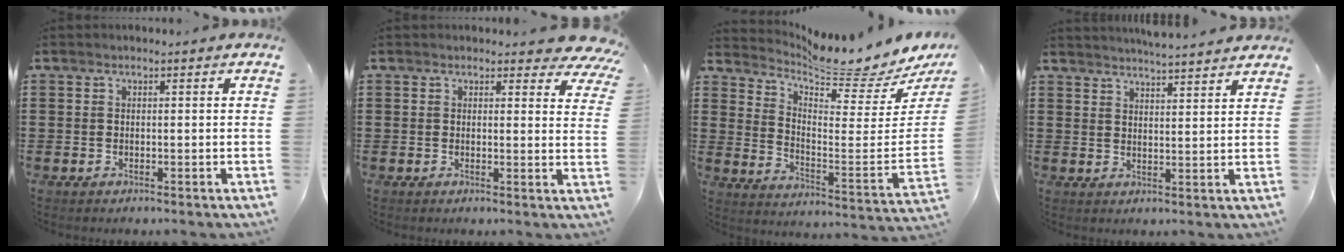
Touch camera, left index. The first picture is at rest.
{"total": 3.2, "force": [2.8, 0.9, 1.3], "torque": [-0.019, -0.013, 0.048]}
{"total": 7.8, "force": [7.7, -0.1, 1.6], "torque": [-0.054, -0.073, 0.128]}
{"total": 4.0, "force": [4.0, -0.5, 0.4], "torque": [-0.019, -0.018, 0.072]}